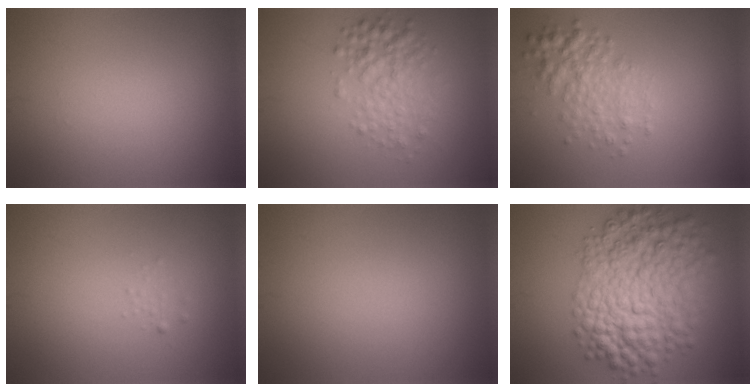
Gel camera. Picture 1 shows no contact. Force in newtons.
{"total": 3.7, "press": 3.7, "slide": 0.0}
{"total": 3.4, "press": 3.4, "slide": 0.1}
{"total": 0.6, "press": 0.6, "slide": 0.0}
{"total": 0.0}
{"total": 10.0, "press": 10.0, "slide": 0.3}